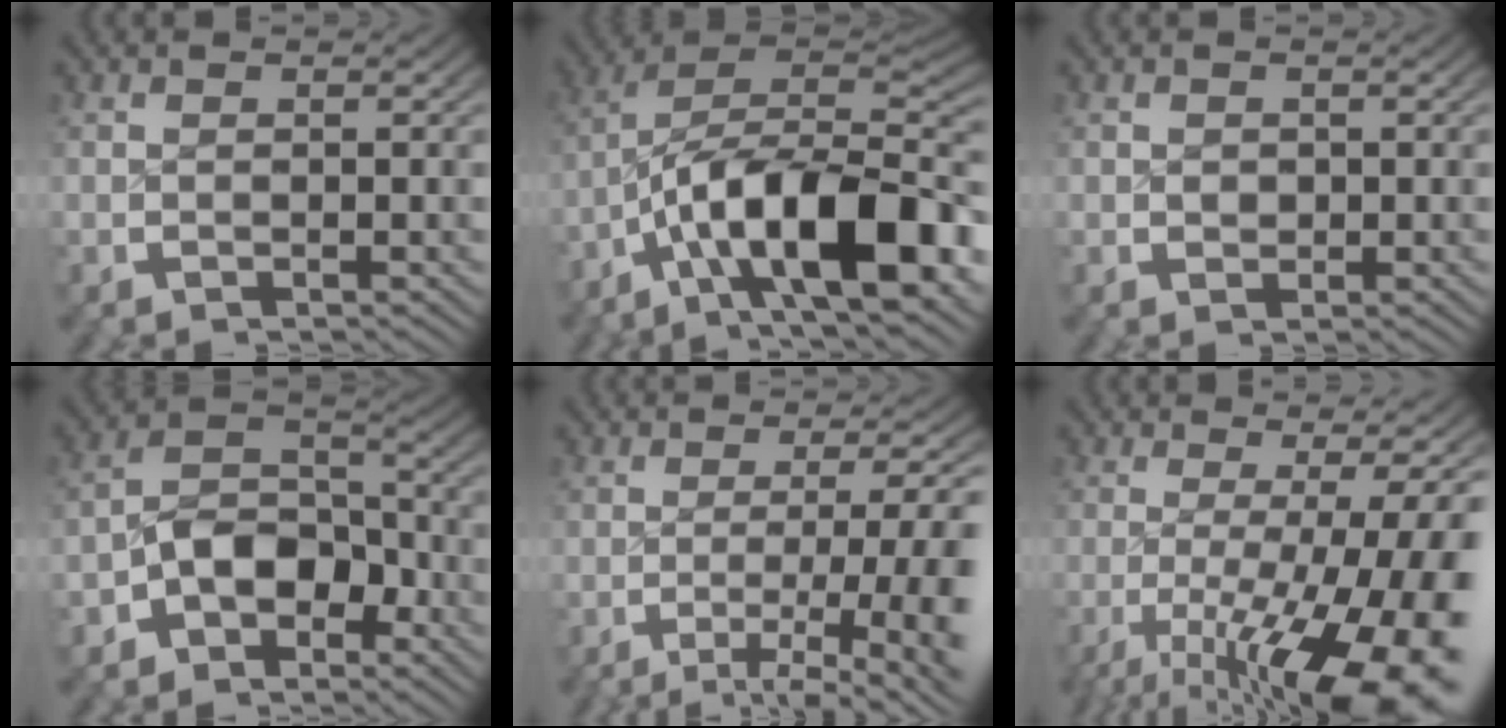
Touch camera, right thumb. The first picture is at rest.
{"total": 17.8, "force": [-3.2, 10.7, 13.9], "torque": [-0.235, -0.048, -0.040]}
{"total": 1.1, "force": [0.2, 0.9, 0.5], "torque": [-0.010, -0.008, 0.009]}
{"total": 6.7, "force": [-3.1, 4.4, 4.0], "torque": [-0.070, -0.009, -0.053]}
{"total": 7.6, "force": [-2.8, 3.3, 6.3], "torque": [-0.100, -0.018, -0.040]}
{"total": 14.8, "force": [-4.6, 7.0, 12.1], "torque": [-0.201, -0.043, -0.040]}